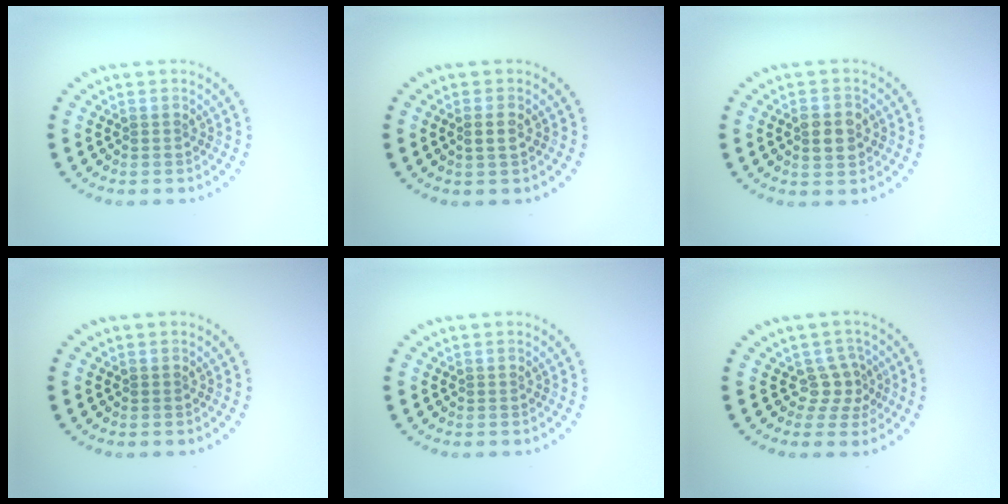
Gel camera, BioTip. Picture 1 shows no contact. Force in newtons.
{"total": 1.1, "press": 1.0, "slide": 0.5}
{"total": 2.9, "press": 2.9, "slide": 0.1}
{"total": 0.0}
{"total": 0.0}
{"total": 2.4, "press": 1.6, "slide": 1.8}